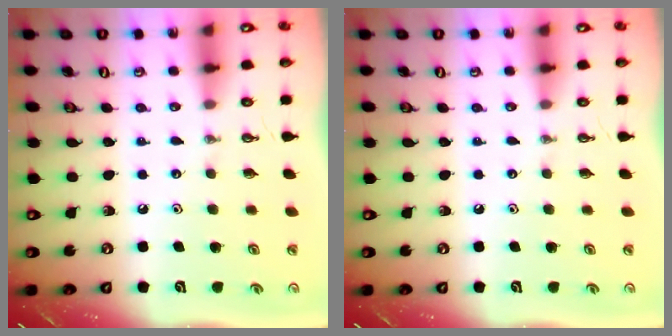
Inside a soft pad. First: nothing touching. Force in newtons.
{"total": 0.0}